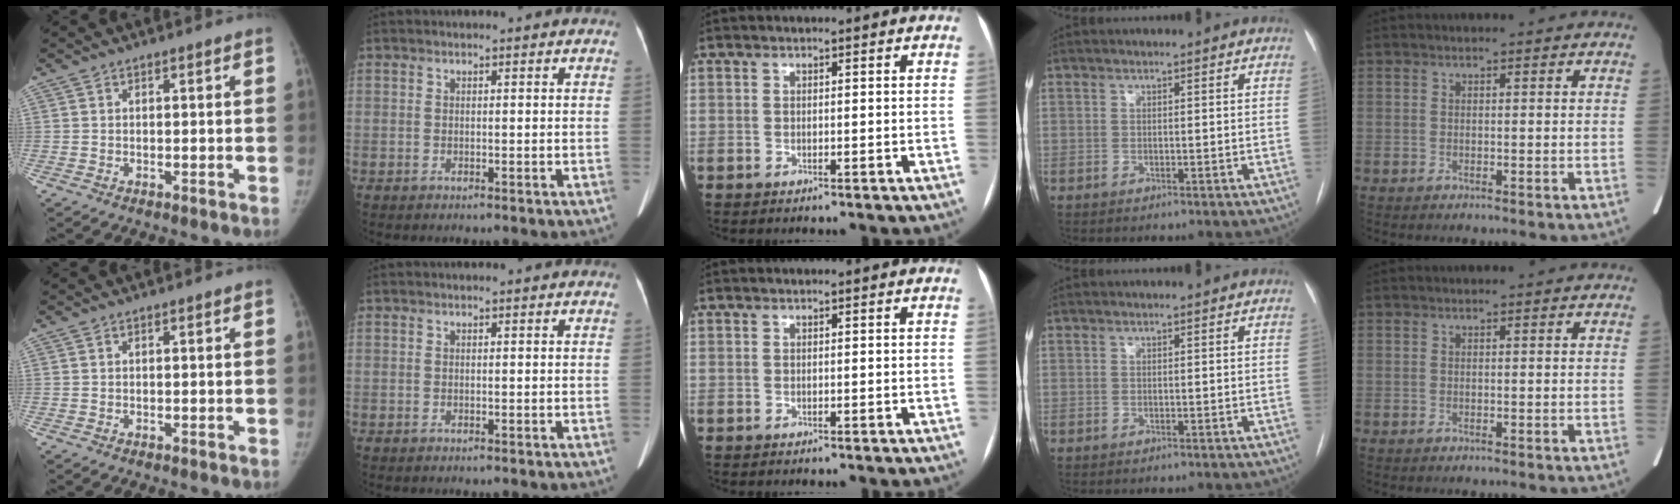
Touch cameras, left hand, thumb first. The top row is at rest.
{}